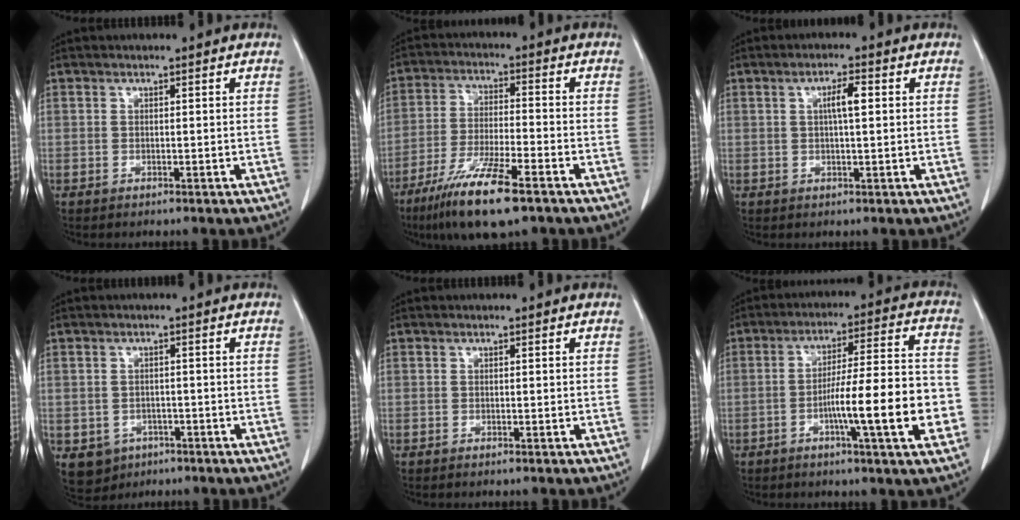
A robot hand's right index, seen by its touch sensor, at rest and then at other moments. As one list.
[{"total": 12.3, "force": [-7.8, 1.3, 9.4], "torque": [-0.181, -0.030, -0.138]}, {"total": 3.3, "force": [0.7, 0.4, 3.2], "torque": [-0.058, 0.004, 0.011]}, {"total": 4.9, "force": [-2.4, 4.0, 1.2], "torque": [-0.016, 0.003, -0.029]}, {"total": 0.0}, {"total": 14.0, "force": [-4.1, 0.7, 13.4], "torque": [-0.206, 0.007, -0.062]}]